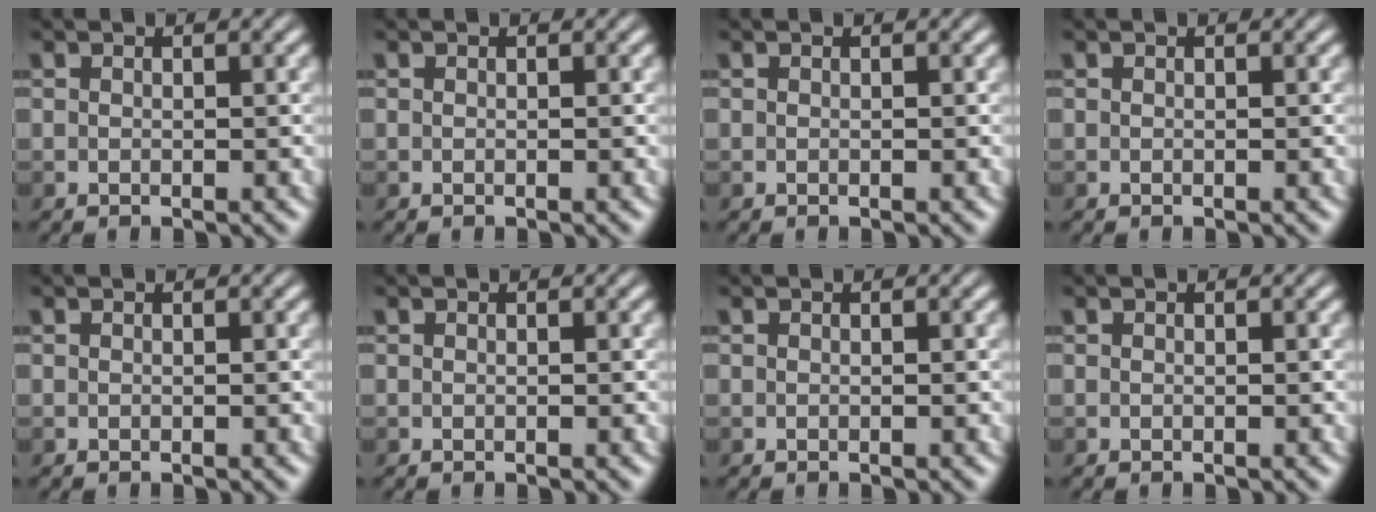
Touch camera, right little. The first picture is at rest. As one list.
[{"total": 0.0}, {"total": 0.0}, {"total": 0.0}, {"total": 0.0}, {"total": 0.0}, {"total": 0.0}, {"total": 0.0}]